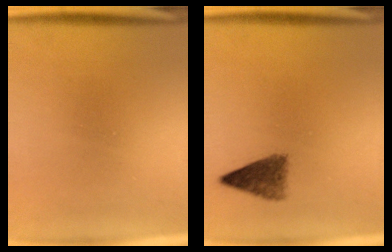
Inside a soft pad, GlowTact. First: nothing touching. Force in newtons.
{"total": 3.9}